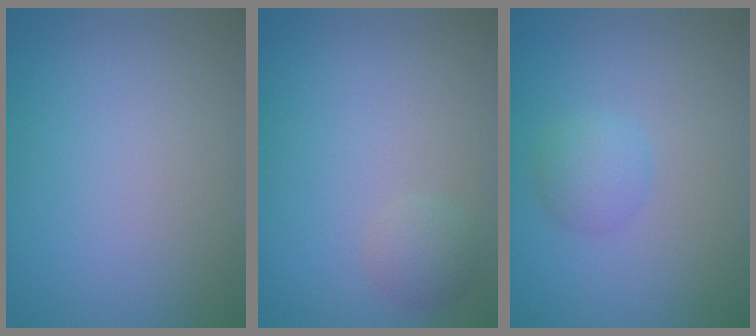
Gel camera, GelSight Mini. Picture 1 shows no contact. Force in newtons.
{"total": 1.5, "press": 1.5, "slide": 0.1}
{"total": 1.9, "press": 1.9, "slide": 0.1}